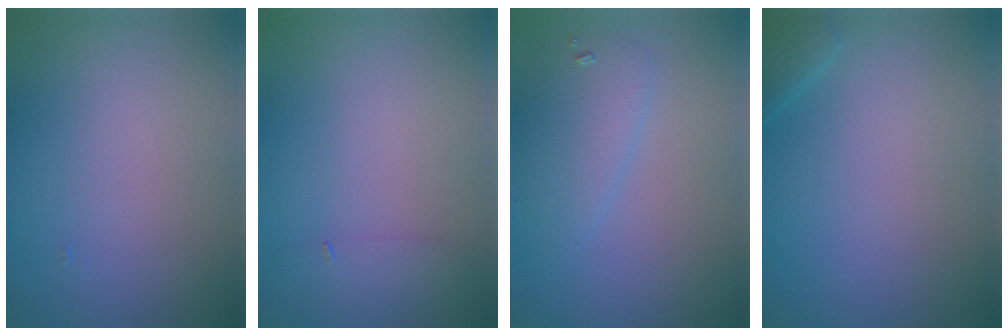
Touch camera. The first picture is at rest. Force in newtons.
{"total": 1.3, "press": 1.3, "slide": 0.0}
{"total": 2.6, "press": 2.6, "slide": 0.2}
{"total": 1.4, "press": 1.4, "slide": 0.1}